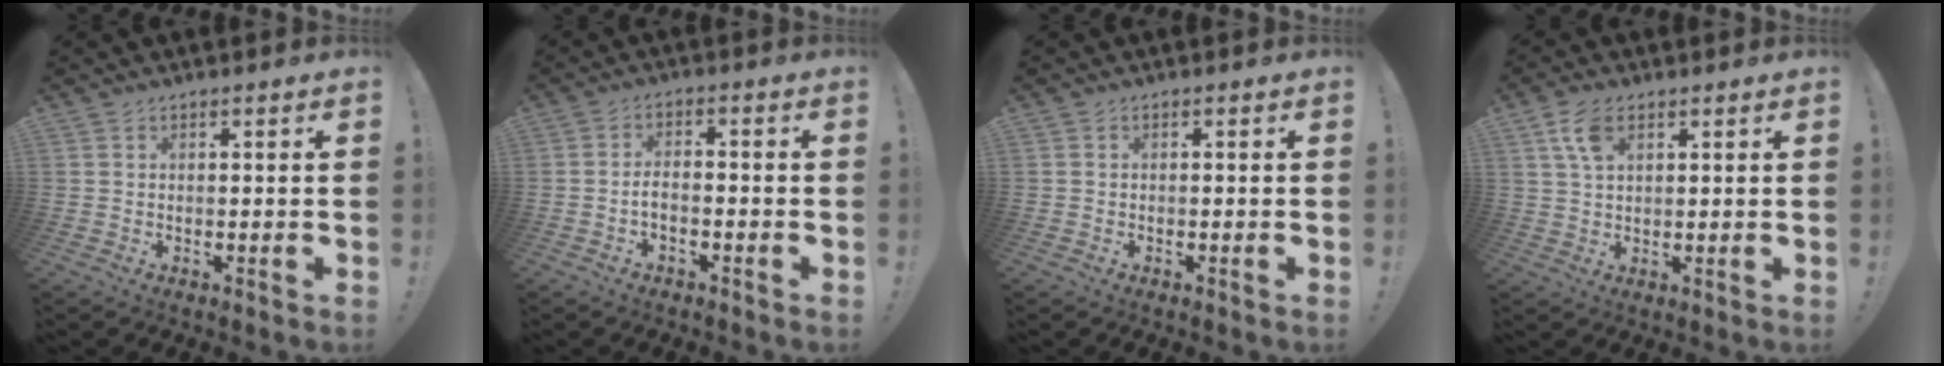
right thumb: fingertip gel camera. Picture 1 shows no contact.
{"total": 3.4, "force": [-1.9, 1.0, 2.6], "torque": [-0.059, 0.002, -0.034]}
{"total": 0.8, "force": [-0.7, -0.2, 0.2], "torque": [-0.012, 0.002, -0.011]}
{"total": 6.4, "force": [3.0, 3.4, 4.6], "torque": [-0.080, -0.003, 0.055]}